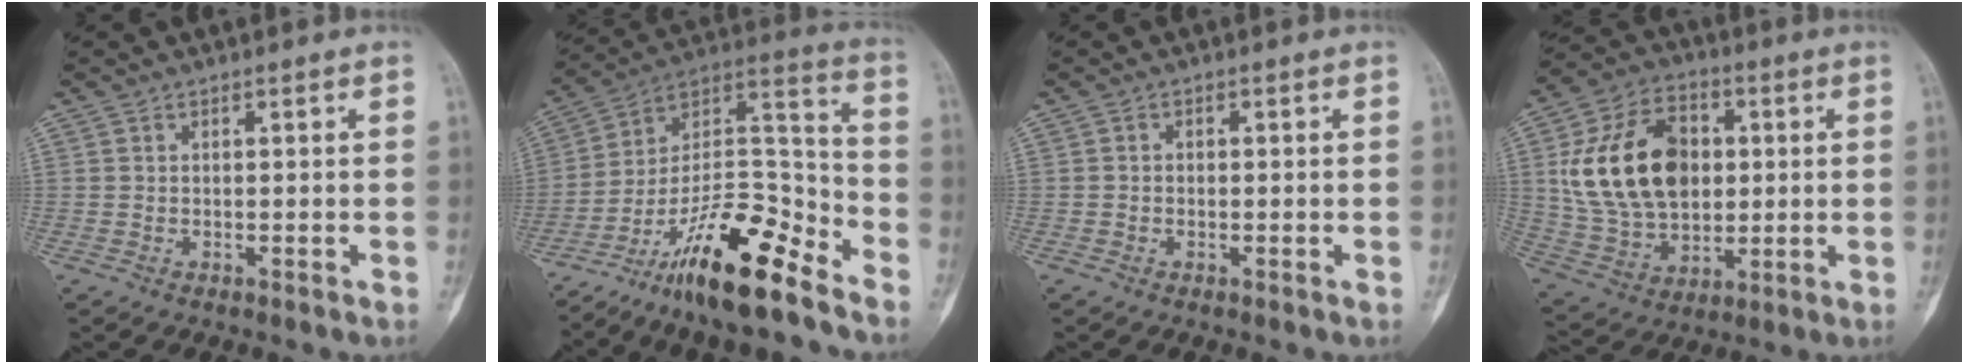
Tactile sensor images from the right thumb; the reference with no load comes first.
{"total": 20.4, "force": [-14.2, 5.4, 13.6], "torque": [-0.222, 0.103, -0.245]}
{"total": 0.5, "force": [-0.2, 0.5, 0.1], "torque": [0.005, 0.003, -0.008]}
{"total": 20.5, "force": [3.1, 14.1, 14.6], "torque": [-0.243, 0.007, 0.065]}